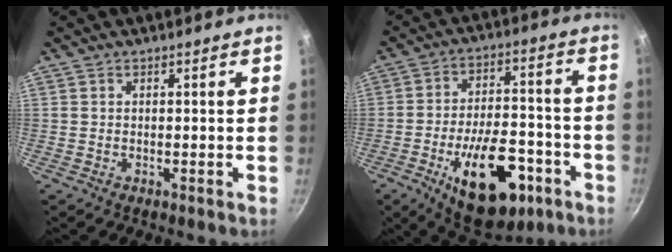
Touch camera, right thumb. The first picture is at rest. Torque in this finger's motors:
{"motor_torque": [0.85, 0.73, 1.70, -1.09, 0.27]}